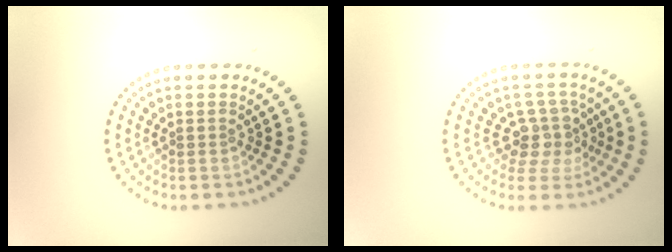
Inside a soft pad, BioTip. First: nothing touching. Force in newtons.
{"total": 3.5, "press": 2.7, "slide": 2.2}